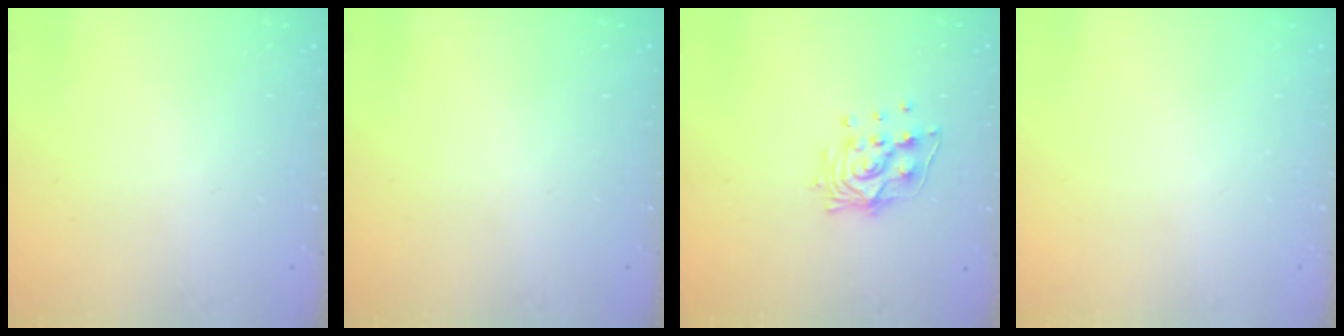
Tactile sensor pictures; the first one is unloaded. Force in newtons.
{"total": 0.0}
{"total": 11.1, "press": 11.1, "slide": 1.4}
{"total": 0.0}